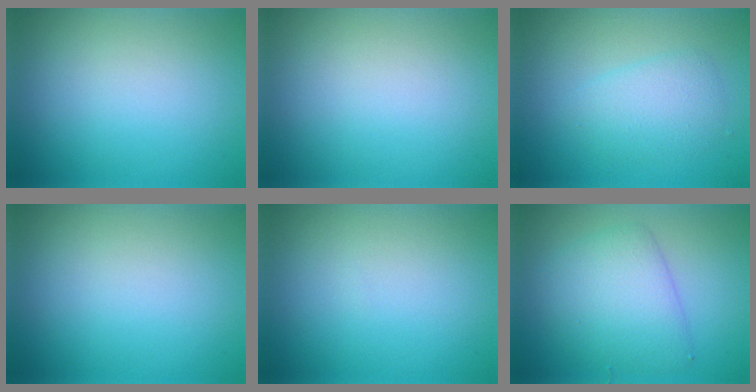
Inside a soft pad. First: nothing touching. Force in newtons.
{"total": 0.0}
{"total": 2.6, "press": 2.6, "slide": 0.1}
{"total": 0.0}
{"total": 0.0}
{"total": 5.1, "press": 5.1, "slide": 0.1}